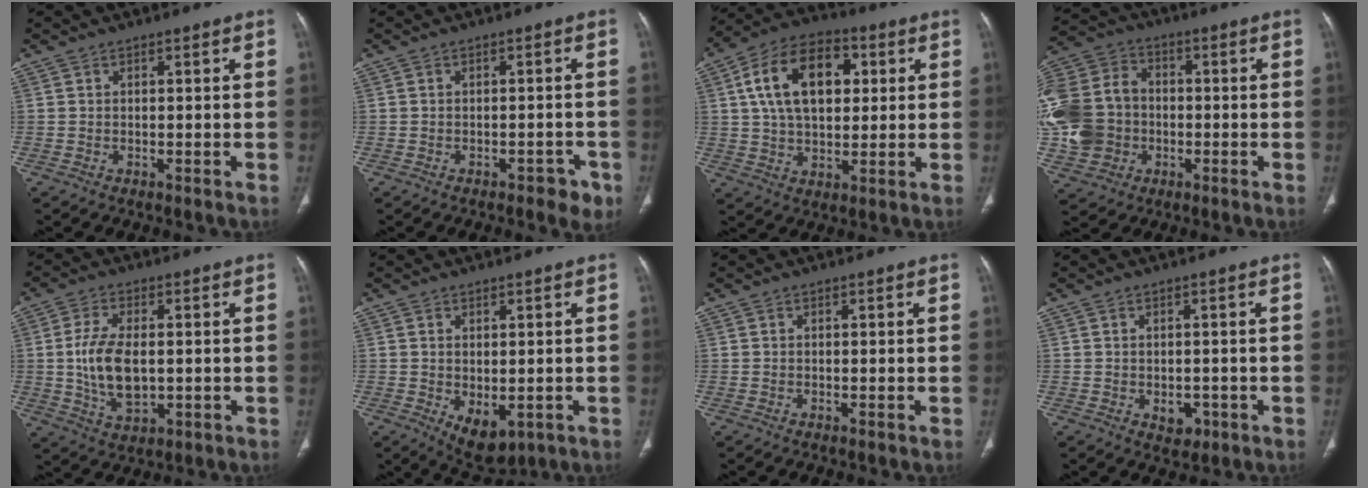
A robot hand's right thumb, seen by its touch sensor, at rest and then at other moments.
{"total": 3.9, "force": [-2.3, 2.0, 2.5], "torque": [-0.019, 0.013, -0.025]}
{"total": 17.0, "force": [4.2, 10.5, 12.7], "torque": [-0.195, 0.009, 0.067]}
{"total": 18.5, "force": [-2.5, 15.4, 10.0], "torque": [-0.221, 0.025, -0.044]}
{"total": 10.1, "force": [-0.1, 5.5, 8.5], "torque": [-0.164, -0.008, 0.005]}
{"total": 6.4, "force": [-1.4, 3.7, 5.0], "torque": [-0.068, -0.007, -0.001]}
{"total": 0.0}
{"total": 3.2, "force": [-0.9, 2.3, 1.9], "torque": [-0.012, 0.002, -0.005]}